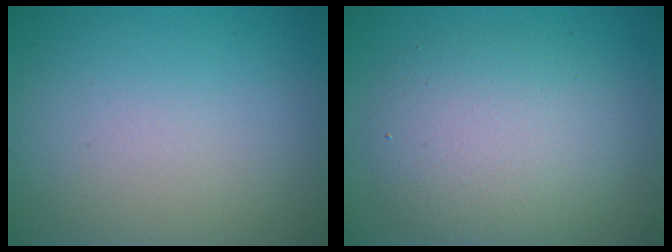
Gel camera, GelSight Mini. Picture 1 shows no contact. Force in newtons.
{"total": 5.7, "press": 5.7, "slide": 0.4}